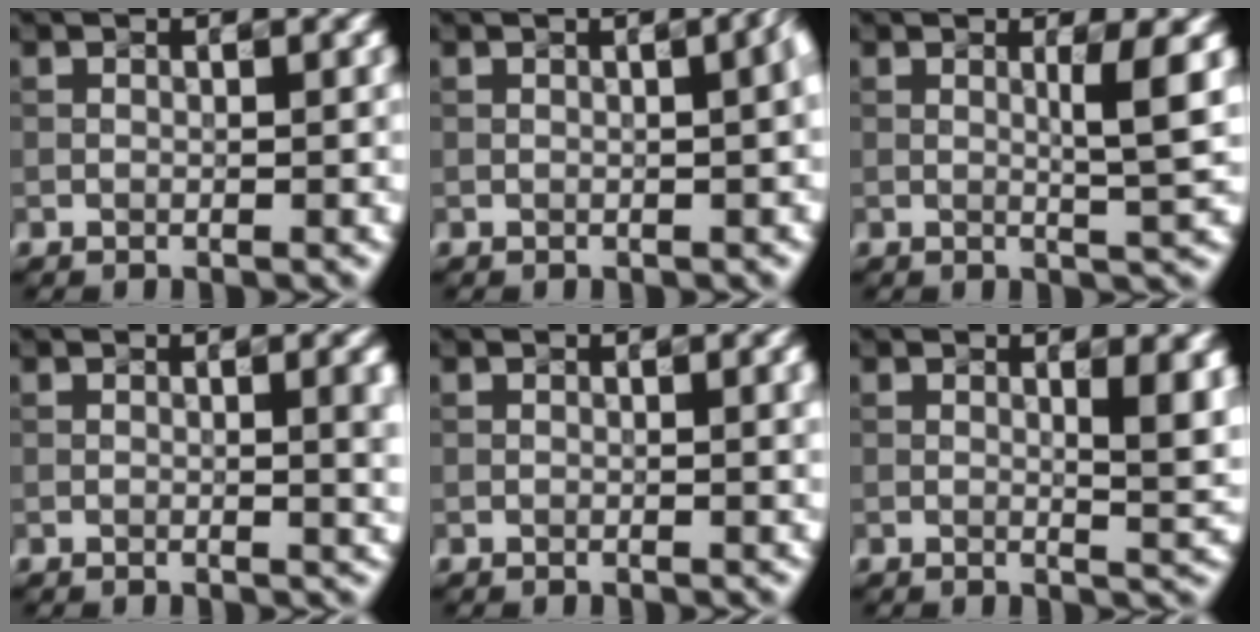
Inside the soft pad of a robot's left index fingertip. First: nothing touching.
{"total": 3.8, "force": [0.4, 1.6, 3.4], "torque": [-0.009, 0.026, -0.002]}
{"total": 2.9, "force": [0.4, 0.2, 2.9], "torque": [-0.044, -0.002, 0.012]}
{"total": 3.4, "force": [0.3, 1.1, 3.2], "torque": [-0.028, 0.009, 0.009]}
{"total": 2.1, "force": [0.4, 0.7, 2.0], "torque": [-0.016, 0.007, 0.006]}
{"total": 4.1, "force": [1.0, 1.1, 3.8], "torque": [-0.040, -0.001, 0.022]}